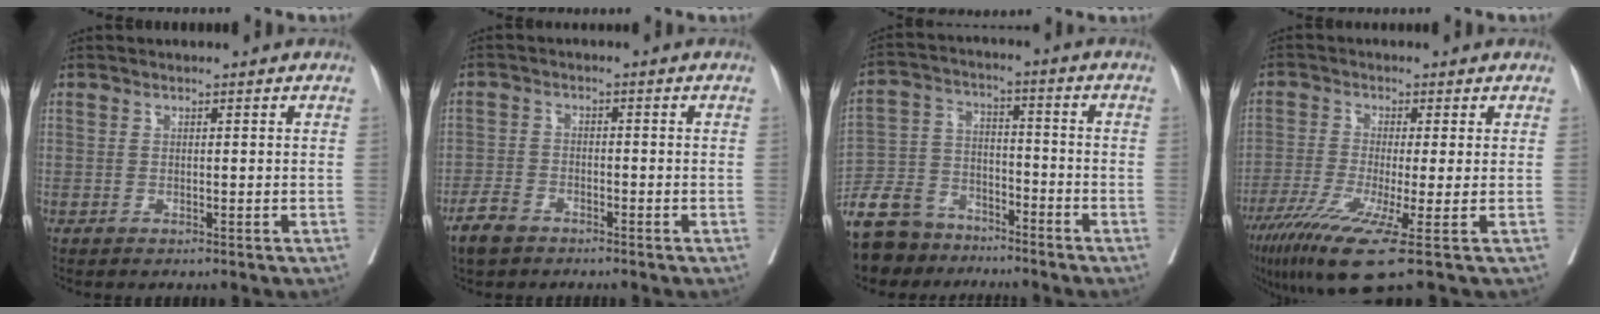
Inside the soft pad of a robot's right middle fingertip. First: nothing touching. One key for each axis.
{"total": 4.2, "fx": -3.1, "fy": 1.9, "fz": 2.1, "tx": -0.049, "ty": -0.003, "tz": -0.055}
{"total": 13.7, "fx": -11.0, "fy": 7.1, "fz": 4.2, "tx": -0.098, "ty": 0.016, "tz": -0.192}
{"total": 10.5, "fx": -5.7, "fy": -0.2, "fz": 8.8, "tx": -0.154, "ty": -0.033, "tz": -0.096}